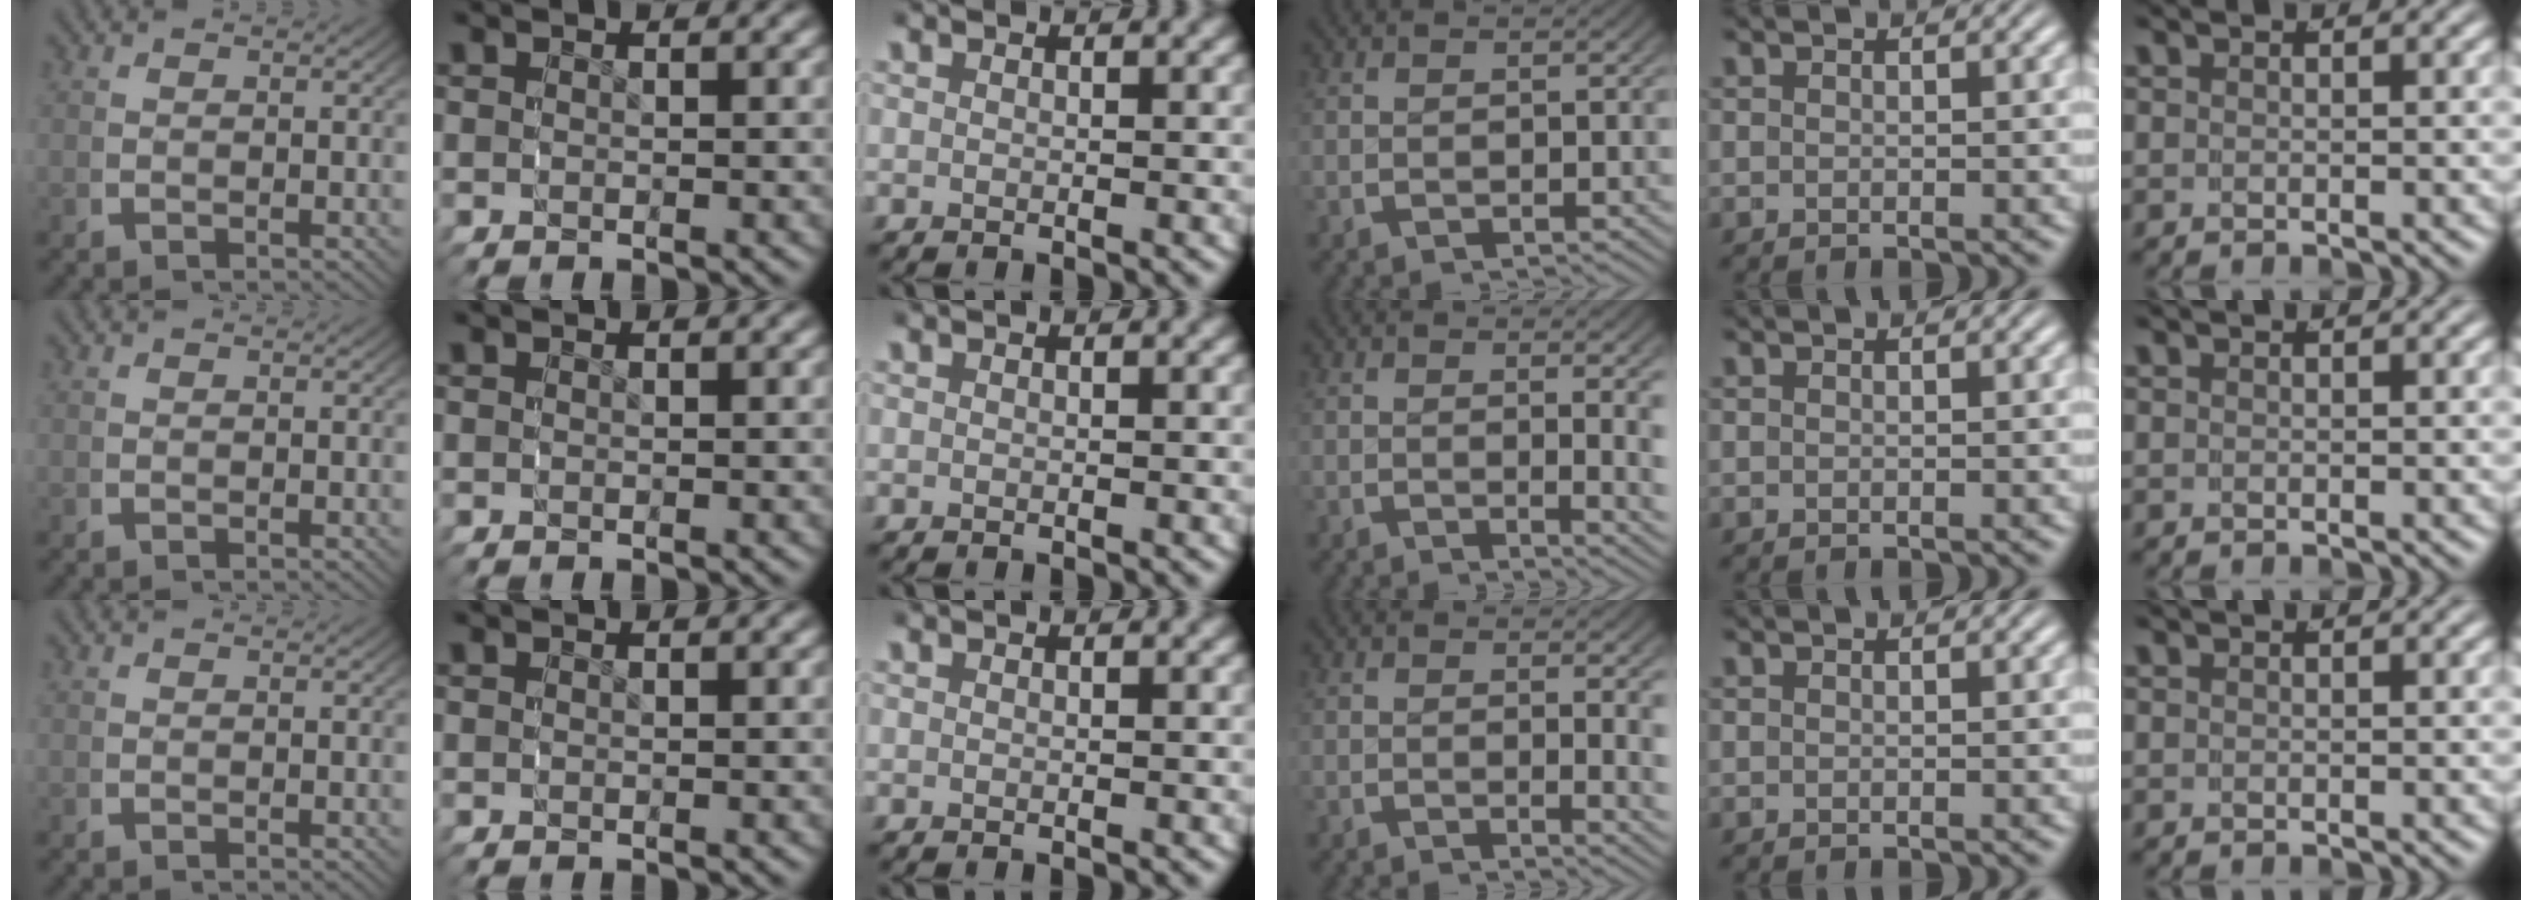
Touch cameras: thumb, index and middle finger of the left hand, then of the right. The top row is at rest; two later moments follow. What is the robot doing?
{"motion": "grasp_and_lifting", "object": "dispenser bottle"}